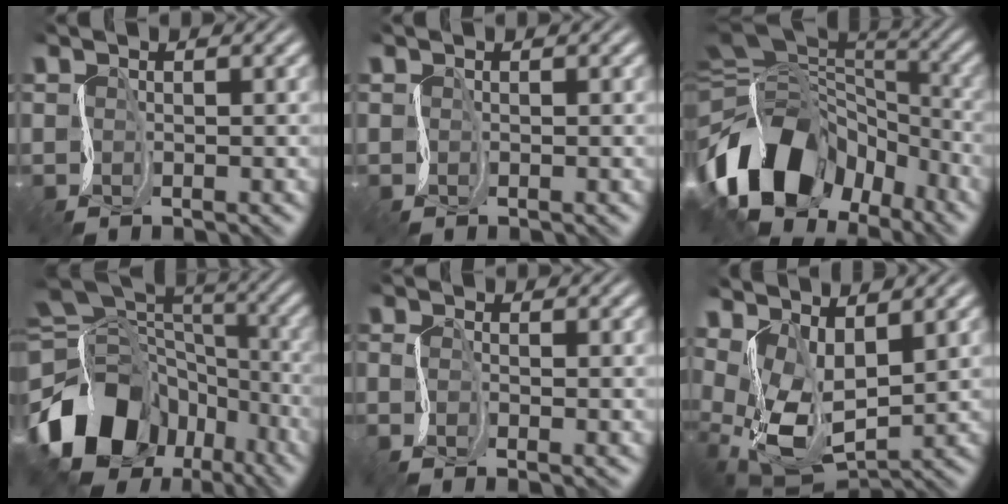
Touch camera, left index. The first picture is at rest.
{"total": 0.0}
{"total": 14.6, "force": [-6.6, 9.9, 8.5], "torque": [-0.171, 0.001, -0.118]}
{"total": 14.2, "force": [-6.4, 10.5, 7.1], "torque": [-0.158, -0.010, -0.113]}
{"total": 1.3, "force": [-0.7, 0.3, 1.1], "torque": [-0.029, -0.001, -0.023]}
{"total": 8.2, "force": [1.1, 4.6, 6.6], "torque": [-0.145, -0.015, 0.028]}